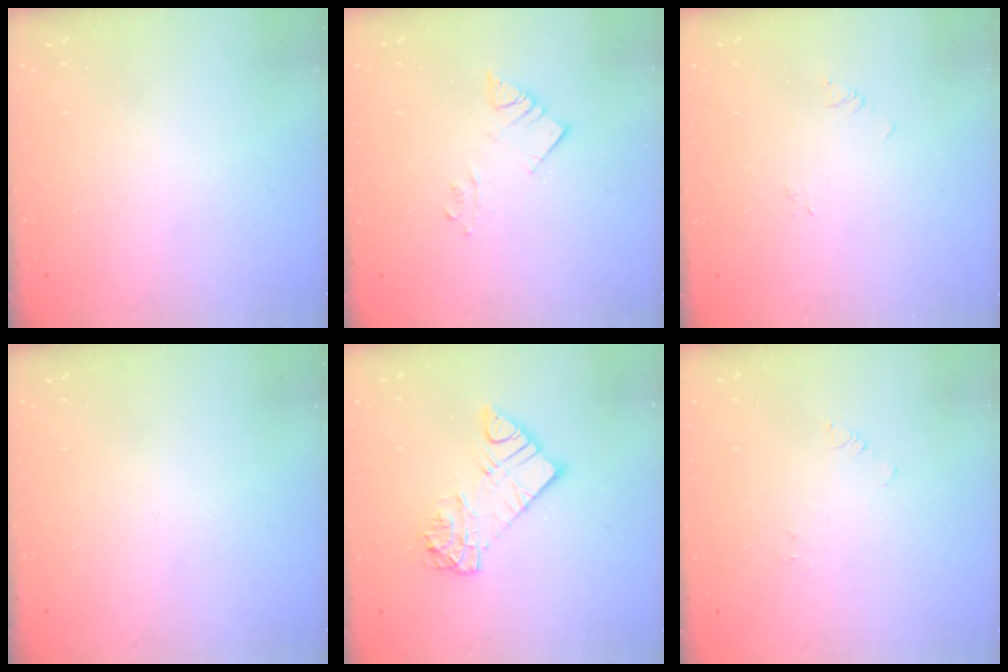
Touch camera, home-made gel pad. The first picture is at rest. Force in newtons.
{"total": 3.9, "press": 3.9, "slide": 0.1}
{"total": 2.9, "press": 2.9, "slide": 0.3}
{"total": 0.0}
{"total": 9.9, "press": 9.9, "slide": 1.0}
{"total": 2.2, "press": 2.2, "slide": 0.2}